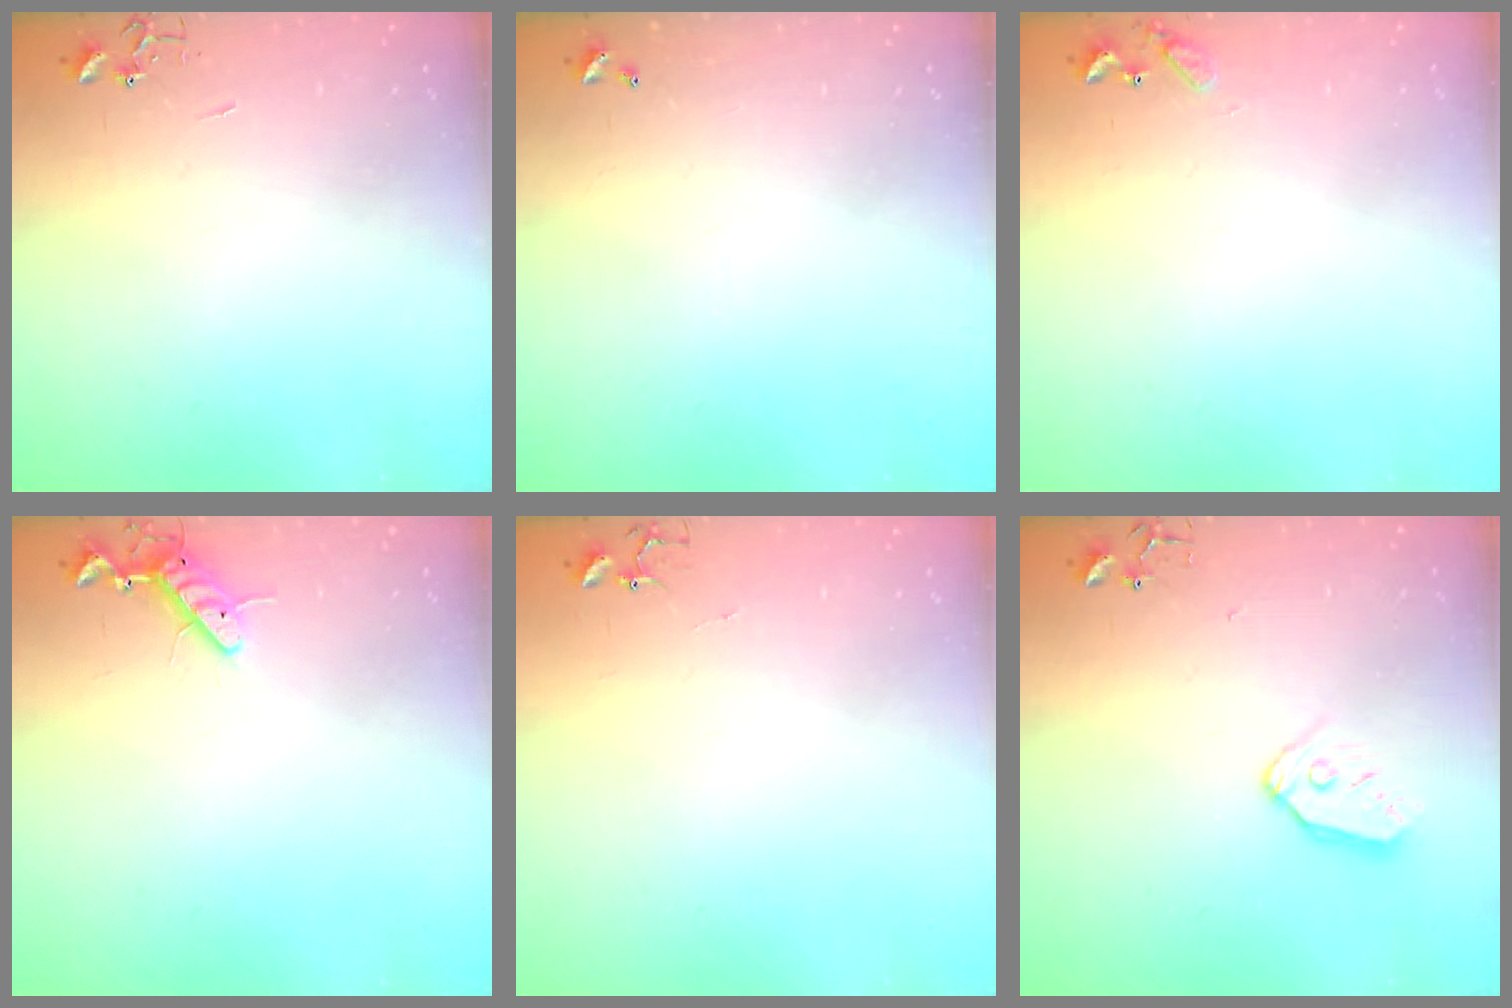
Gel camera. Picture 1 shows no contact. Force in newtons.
{"total": 0.0}
{"total": 7.0, "press": 7.0, "slide": 0.6}
{"total": 8.5, "press": 8.4, "slide": 1.5}
{"total": 3.7, "press": 3.7, "slide": 0.3}
{"total": 9.0, "press": 8.9, "slide": 0.9}